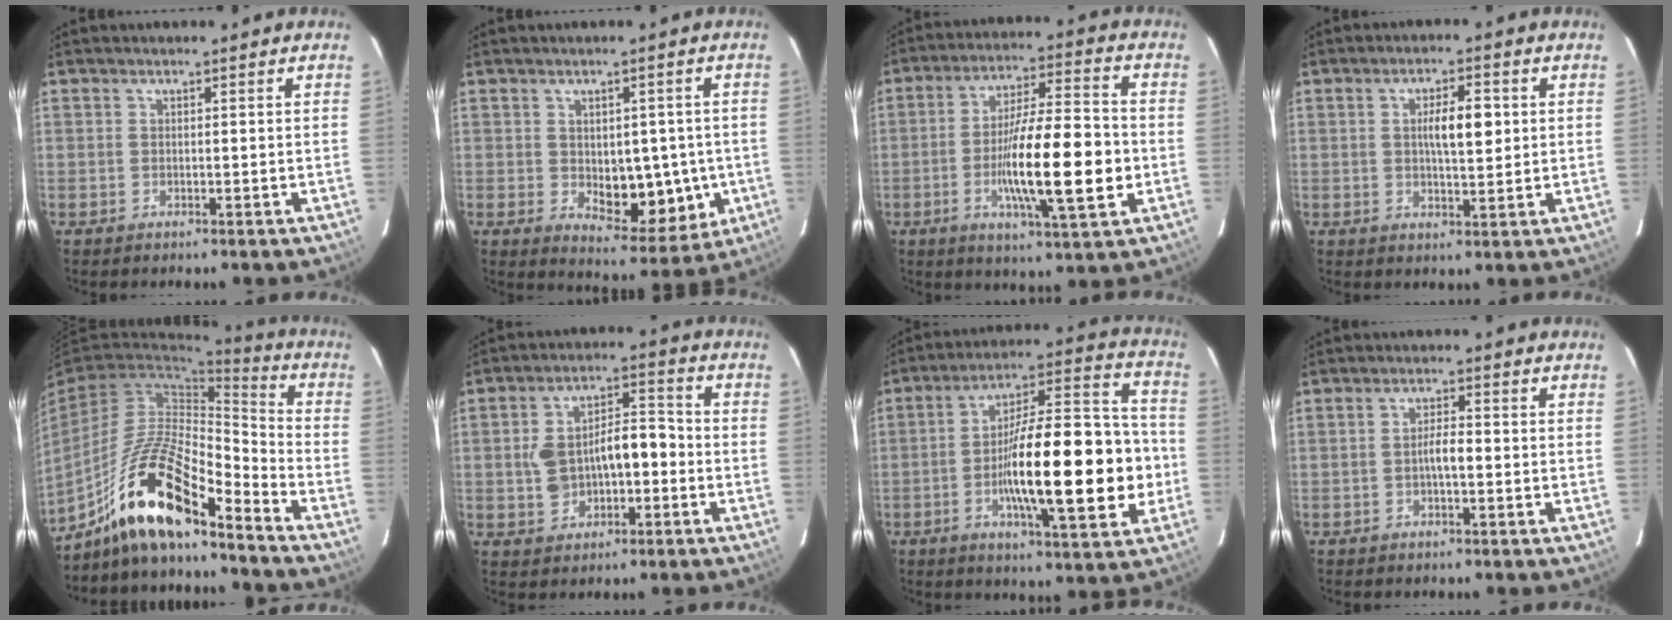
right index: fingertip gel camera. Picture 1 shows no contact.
{"total": 10.1, "force": [-1.2, 5.6, 8.3], "torque": [-0.091, 0.002, 0.002]}
{"total": 15.8, "force": [-3.1, 2.0, 15.4], "torque": [-0.261, -0.003, -0.052]}
{"total": 5.7, "force": [1.0, 1.5, 5.4], "torque": [-0.091, 0.007, 0.018]}
{"total": 16.1, "force": [-11.8, 2.9, 10.5], "torque": [-0.194, 0.014, -0.209]}
{"total": 10.0, "force": [-1.4, 5.1, 8.5], "torque": [-0.159, 0.033, -0.016]}
{"total": 22.0, "force": [-4.0, 4.5, 21.2], "torque": [-0.323, 0.018, -0.062]}
{"total": 2.8, "force": [-0.6, 0.6, 2.7], "torque": [-0.046, 0.005, -0.011]}